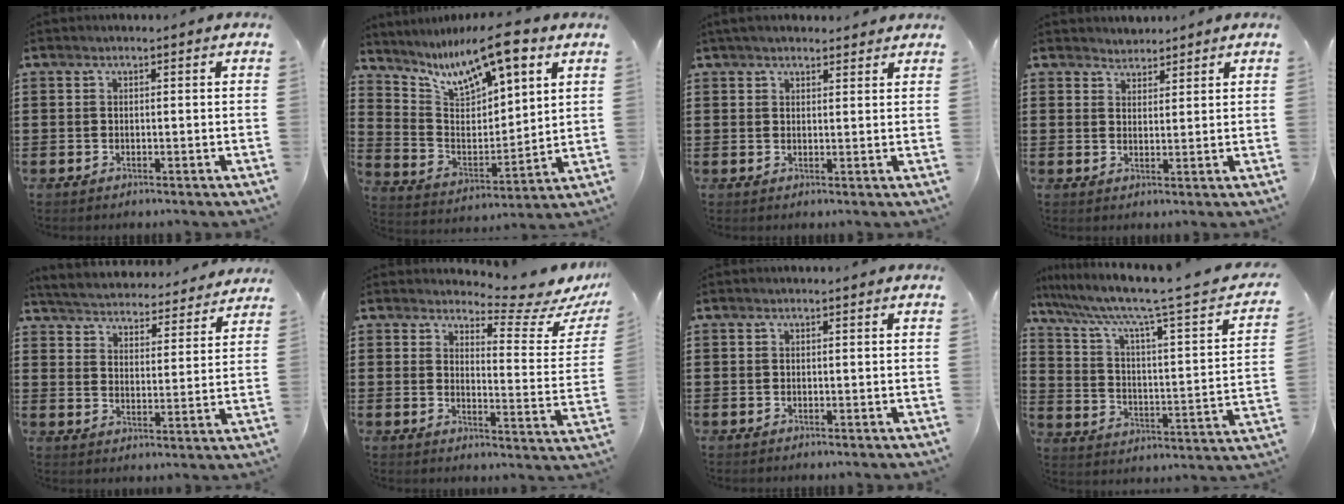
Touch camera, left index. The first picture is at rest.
{"total": 11.8, "force": [8.3, 3.7, 7.5], "torque": [-0.156, -0.034, 0.144]}
{"total": 2.6, "force": [2.5, 0.6, 0.8], "torque": [-0.019, 0.002, 0.048]}
{"total": 2.4, "force": [2.2, 0.8, -0.5], "torque": [0.001, 0.002, 0.042]}
{"total": 4.4, "force": [4.4, -0.3, 0.0], "torque": [-0.026, -0.038, 0.072]}
{"total": 5.4, "force": [4.7, 0.7, 2.5], "torque": [-0.043, -0.042, 0.073]}
{"total": 0.0}
{"total": 7.2, "force": [5.2, 0.1, 5.0], "torque": [-0.118, -0.048, 0.075]}